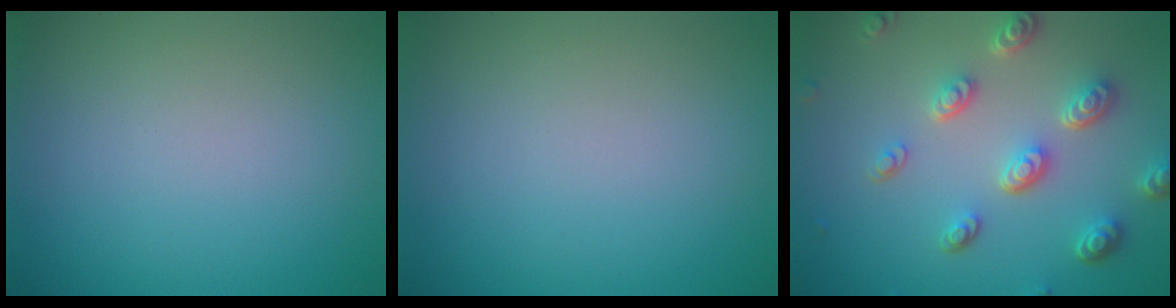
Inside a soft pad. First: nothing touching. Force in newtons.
{"total": 0.0}
{"total": 5.0, "press": 3.8, "slide": 3.2}